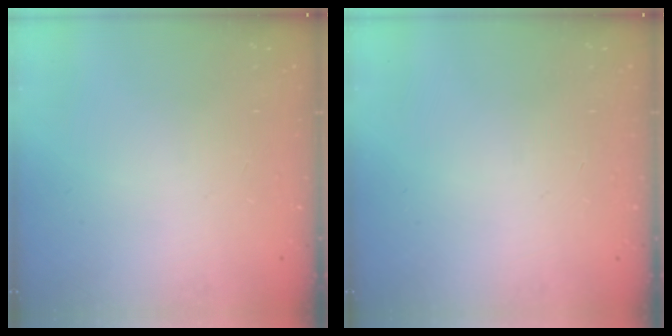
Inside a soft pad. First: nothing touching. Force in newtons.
{"total": 0.0}